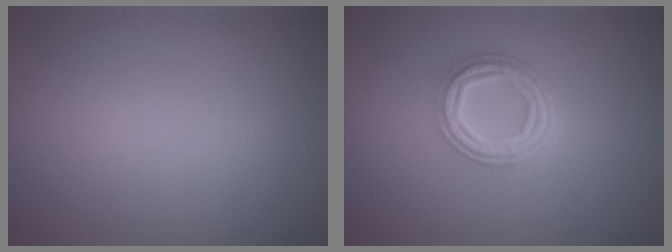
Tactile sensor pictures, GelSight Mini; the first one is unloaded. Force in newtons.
{"total": 5.0, "press": 3.6, "slide": 3.4}